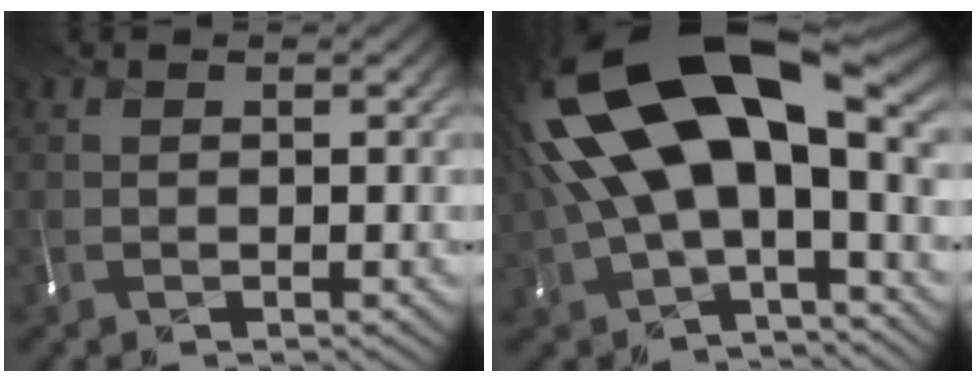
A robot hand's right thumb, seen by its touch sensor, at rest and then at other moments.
{"total": 17.8, "force": [2.6, 8.2, 15.6], "torque": [-0.308, -0.003, 0.053]}